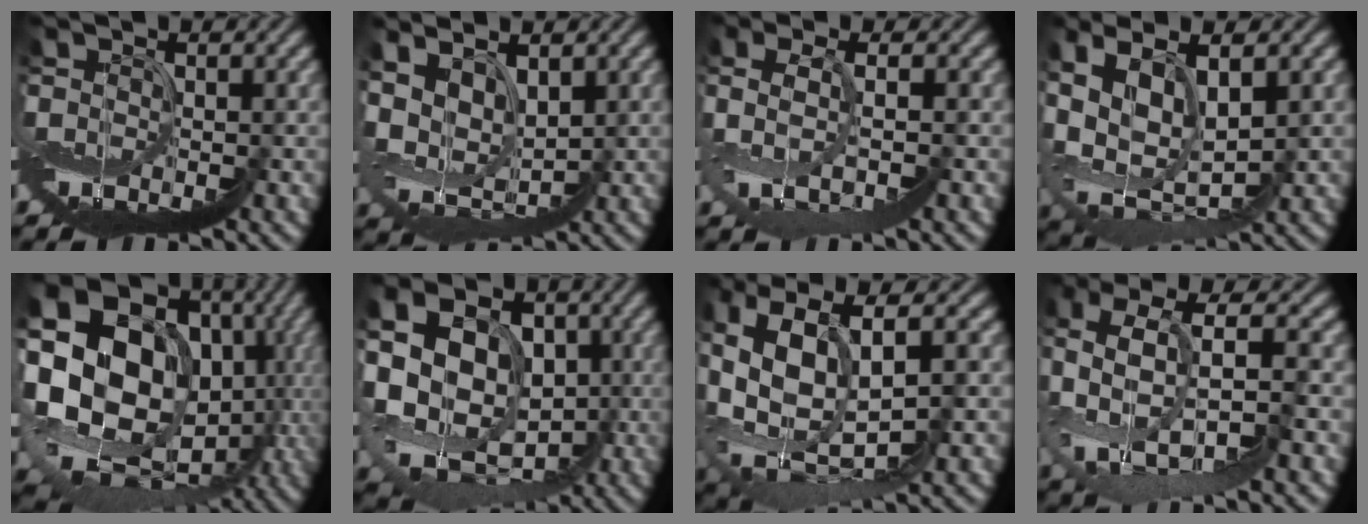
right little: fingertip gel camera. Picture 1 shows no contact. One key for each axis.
{"total": 4.6, "fx": 4.5, "fy": 0.7, "fz": 1.0, "tx": -0.050, "ty": 0.008, "tz": 0.076}
{"total": 3.0, "fx": 2.3, "fy": -1.7, "fz": 0.9, "tx": -0.054, "ty": 0.012, "tz": 0.032}
{"total": 7.7, "fx": 4.8, "fy": 2.8, "fz": 5.3, "tx": -0.142, "ty": 0.006, "tz": 0.086}
{"total": 17.5, "fx": 4.6, "fy": 14.6, "fz": 8.5, "tx": -0.196, "ty": -0.001, "tz": 0.081}
{"total": 9.6, "fx": 2.2, "fy": 7.7, "fz": 5.3, "tx": -0.133, "ty": -0.005, "tz": 0.038}
{"total": 10.0, "fx": 3.5, "fy": 5.1, "fz": 7.9, "tx": -0.197, "ty": -0.012, "tz": 0.089}
{"total": 5.7, "fx": 1.8, "fy": 2.2, "fz": 4.9, "tx": -0.152, "ty": 0.014, "tz": 0.030}